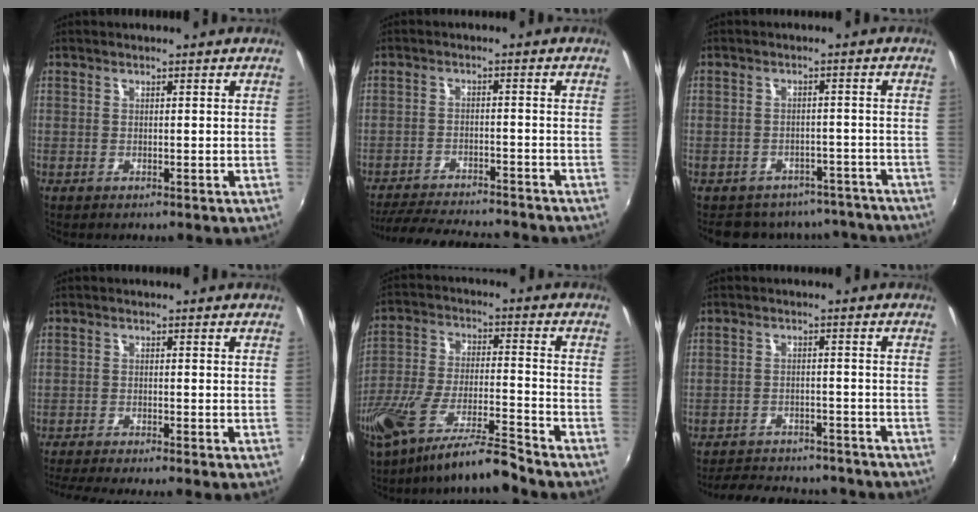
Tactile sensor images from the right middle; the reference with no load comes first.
{"total": 16.3, "force": [-14.6, 2.8, 6.7], "torque": [-0.139, -0.015, -0.213]}
{"total": 13.7, "force": [-11.9, 6.2, 3.1], "torque": [-0.069, 0.023, -0.138]}
{"total": 7.0, "force": [-6.2, -1.0, 3.1], "torque": [-0.078, -0.019, -0.101]}
{"total": 13.0, "force": [-10.6, 0.3, 7.5], "torque": [-0.145, -0.019, -0.193]}
{"total": 16.4, "force": [-14.5, 5.1, 5.9], "torque": [-0.125, 0.008, -0.186]}